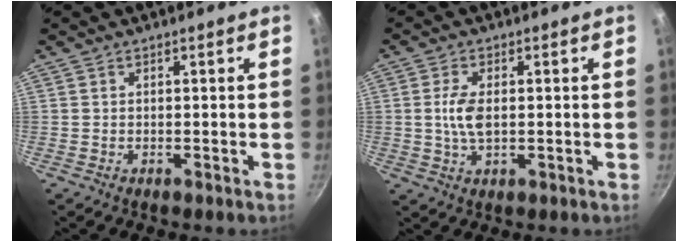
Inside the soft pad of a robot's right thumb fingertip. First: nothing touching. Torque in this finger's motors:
{"motor_torque": [0.73, 1.16, 0.80, -0.43, 0.05]}